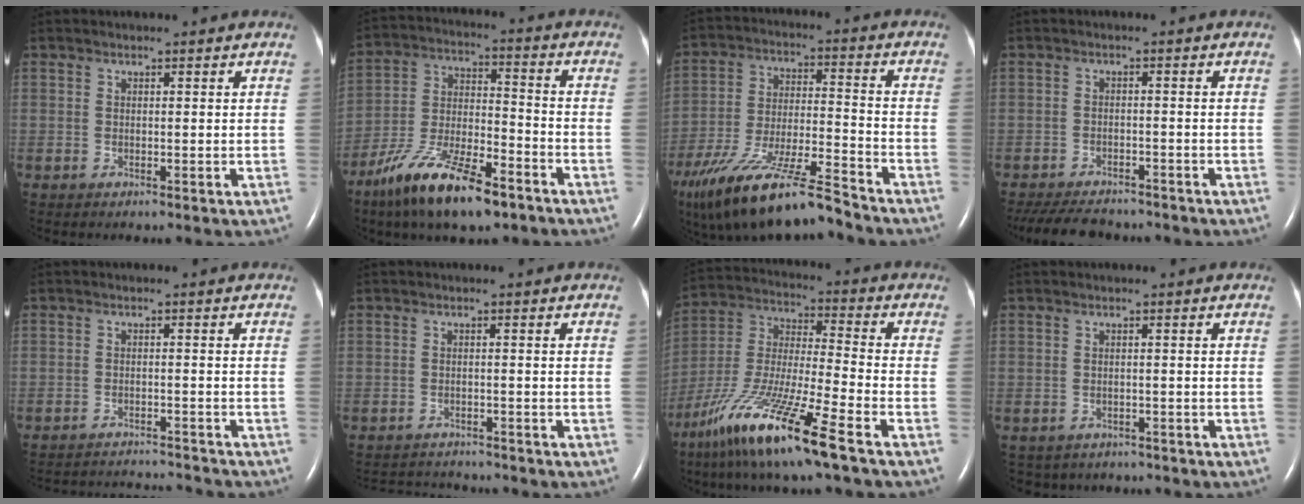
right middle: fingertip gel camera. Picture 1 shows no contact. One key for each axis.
{"total": 16.0, "fx": -10.7, "fy": 4.2, "fz": 11.1, "tx": -0.229, "ty": -0.014, "tz": -0.197}
{"total": 19.2, "fx": -15.2, "fy": 2.5, "fz": 11.4, "tx": -0.216, "ty": -0.026, "tz": -0.274}
{"total": 10.9, "fx": -9.5, "fy": 3.6, "fz": 4.0, "tx": -0.081, "ty": -0.010, "tz": -0.134}
{"total": 12.7, "fx": -12.4, "fy": 0.8, "fz": 2.6, "tx": -0.052, "ty": 0.000, "tz": -0.167}
{"total": 6.4, "fx": -6.3, "fy": 0.9, "fz": 0.8, "tx": -0.016, "ty": 0.001, "tz": -0.091}
{"total": 18.3, "fx": -11.5, "fy": 0.7, "fz": 14.2, "tx": -0.321, "ty": -0.047, "tz": -0.217}
{"total": 6.1, "fx": -5.1, "fy": 3.2, "fz": 0.6, "tx": -0.009, "ty": 0.004, "tz": -0.059}